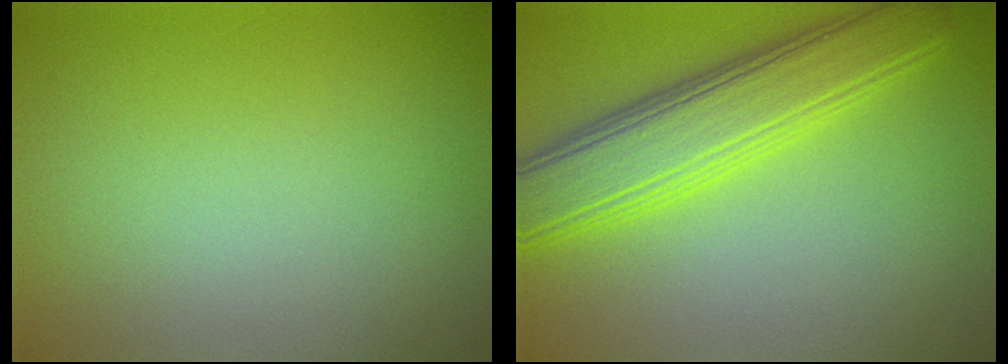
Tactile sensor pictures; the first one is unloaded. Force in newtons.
{"total": 6.6, "press": 6.6, "slide": 0.2}